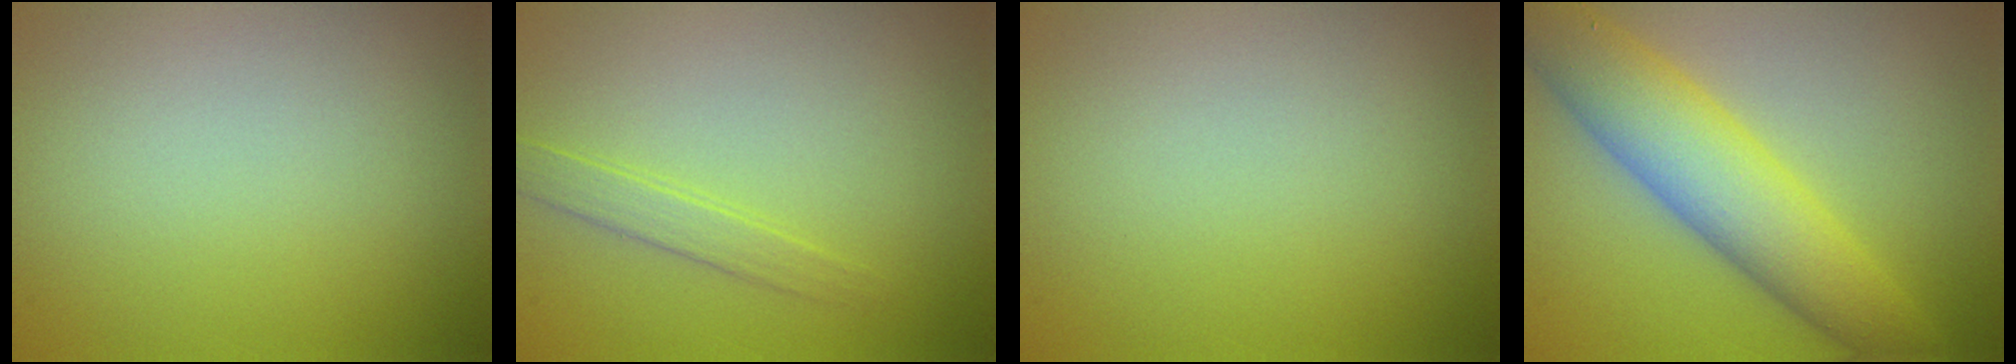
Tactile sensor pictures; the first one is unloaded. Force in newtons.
{"total": 1.5, "press": 1.5, "slide": 0.1}
{"total": 0.0}
{"total": 7.4, "press": 7.4, "slide": 0.4}